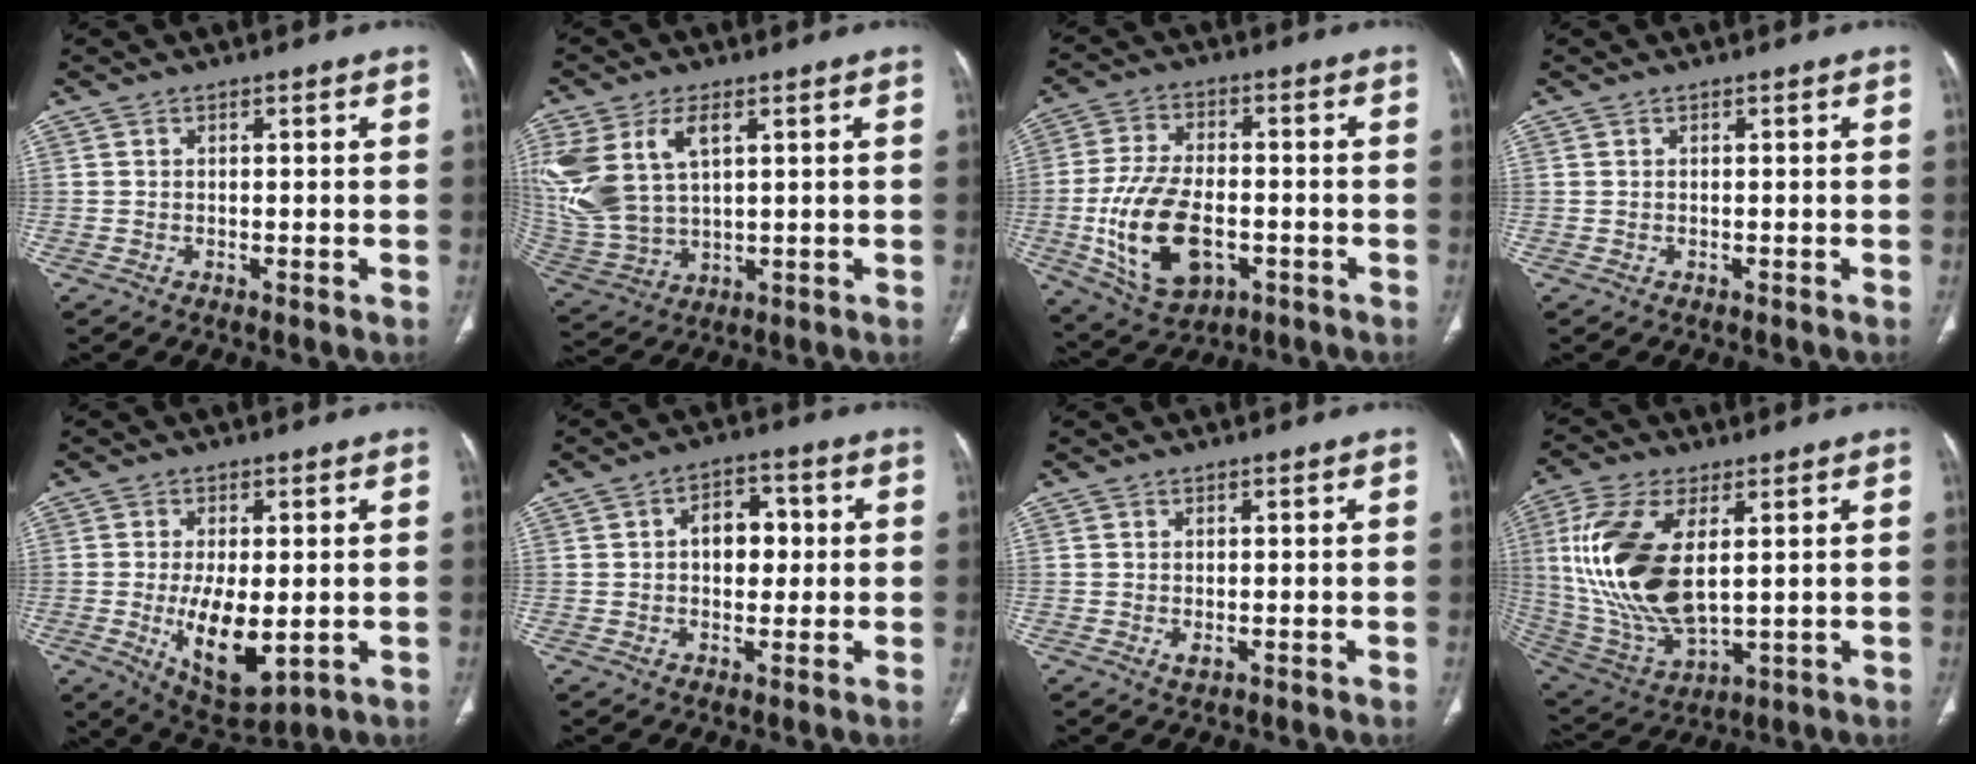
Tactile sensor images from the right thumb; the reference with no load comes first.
{"total": 16.2, "force": [5.3, 9.4, 12.0], "torque": [-0.281, -0.009, 0.118]}
{"total": 15.8, "force": [-3.8, 9.2, 12.4], "torque": [-0.227, 0.007, -0.055]}
{"total": 0.0}
{"total": 11.4, "force": [-1.8, 5.1, 10.0], "torque": [-0.160, -0.024, -0.013]}
{"total": 7.7, "force": [0.9, 5.2, 5.6], "torque": [-0.053, 0.013, 0.010]}
{"total": 1.0, "force": [-0.1, 0.5, 0.9], "torque": [-0.017, -0.005, 0.000]}
{"total": 20.0, "force": [3.4, 9.9, 17.0], "torque": [-0.362, -0.020, 0.075]}